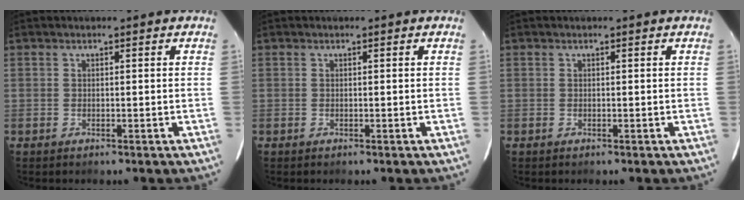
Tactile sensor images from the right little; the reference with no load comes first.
{"total": 0.0}
{"total": 0.0}